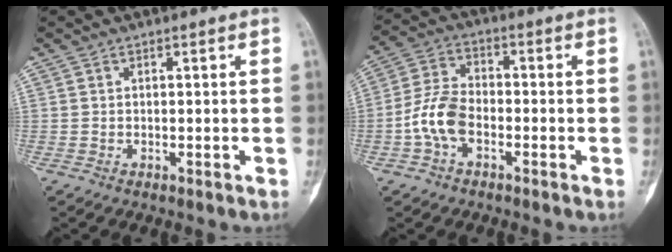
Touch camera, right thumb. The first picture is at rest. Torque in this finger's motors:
{"motor_torque": [1.10, 0.93, 0.58, -0.60, 0.26]}